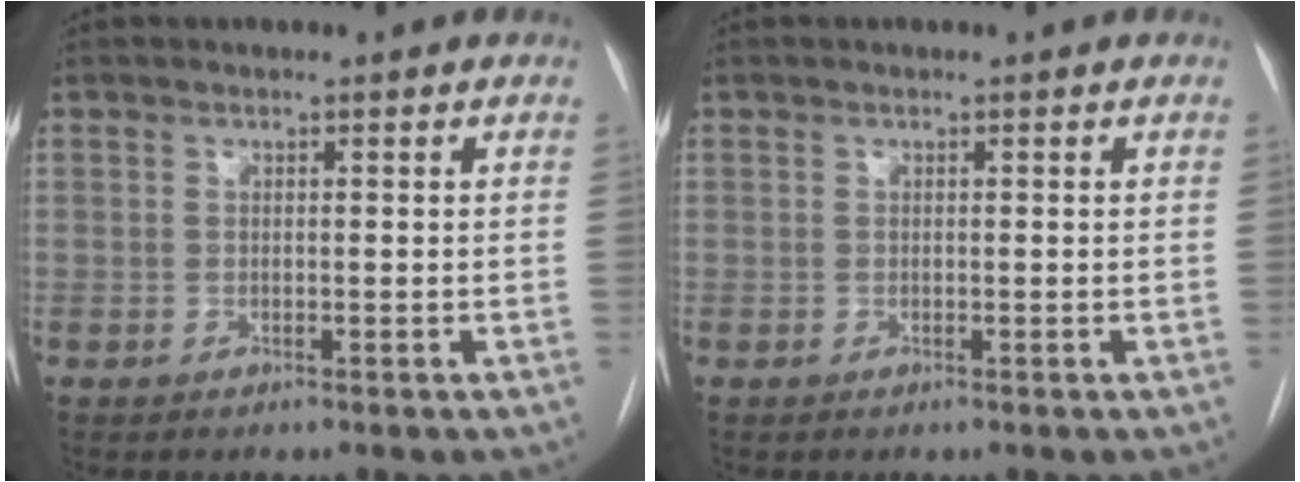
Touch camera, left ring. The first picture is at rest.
{"total": 0.0}